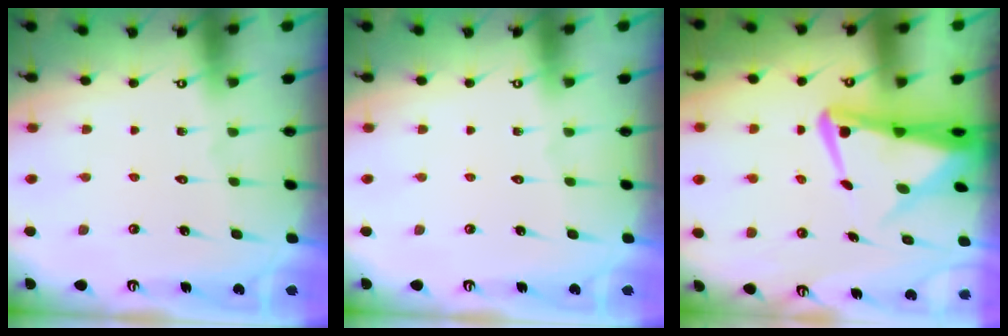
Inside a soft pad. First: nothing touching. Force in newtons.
{"total": 0.0}
{"total": 6.6, "press": 6.6, "slide": 0.8}